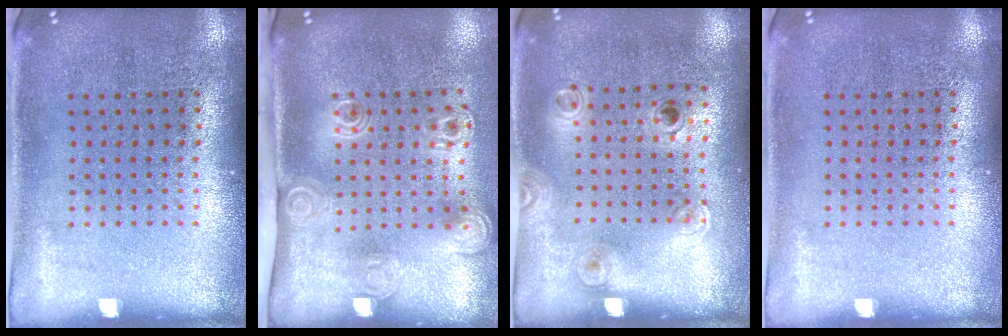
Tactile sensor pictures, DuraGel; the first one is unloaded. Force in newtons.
{"total": 2.1, "press": 1.5, "slide": 1.5}
{"total": 1.1, "press": 0.8, "slide": 0.8}
{"total": 0.0}